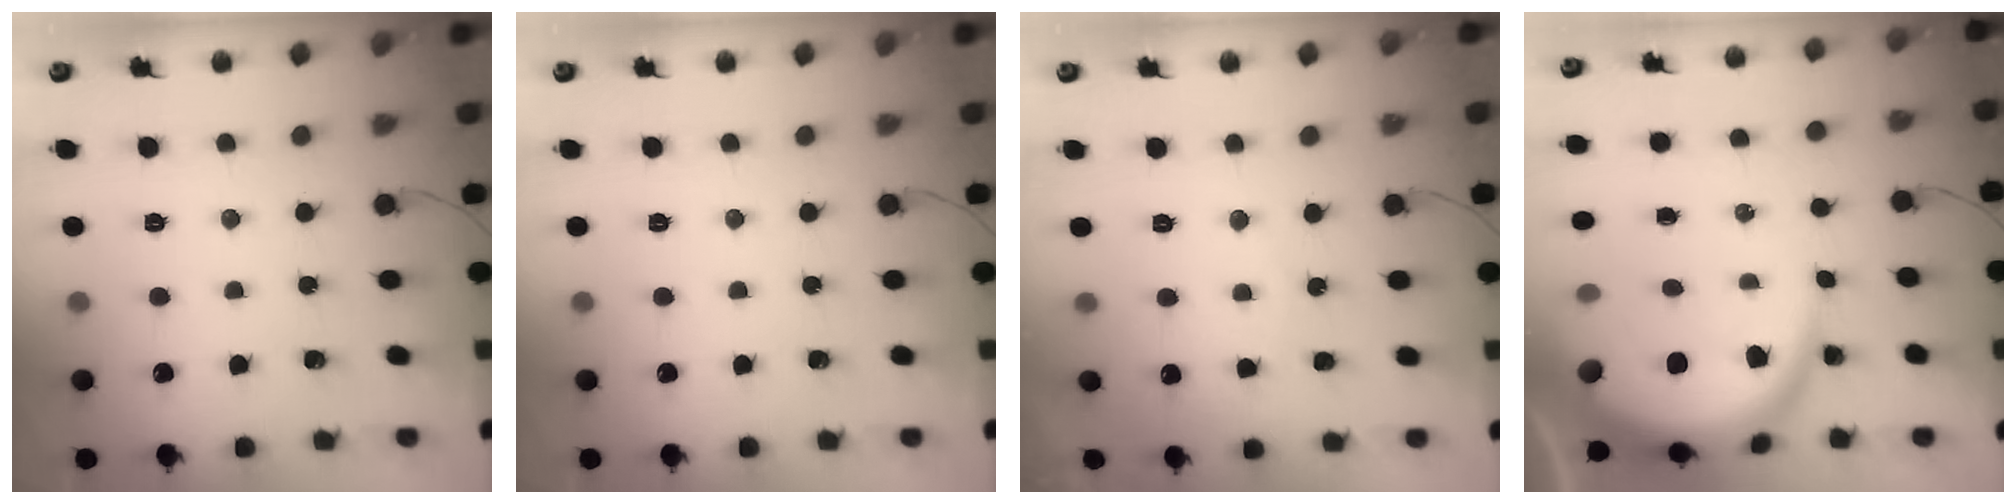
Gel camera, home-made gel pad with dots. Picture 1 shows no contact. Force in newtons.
{"total": 0.0}
{"total": 4.2, "press": 4.2, "slide": 0.3}
{"total": 13.2, "press": 13.2, "slide": 1.2}